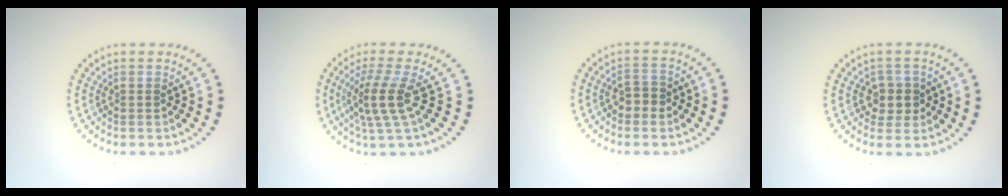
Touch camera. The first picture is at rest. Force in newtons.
{"total": 3.7, "press": 2.8, "slide": 2.5}
{"total": 1.9, "press": 1.7, "slide": 0.7}
{"total": 2.4, "press": 2.2, "slide": 0.9}